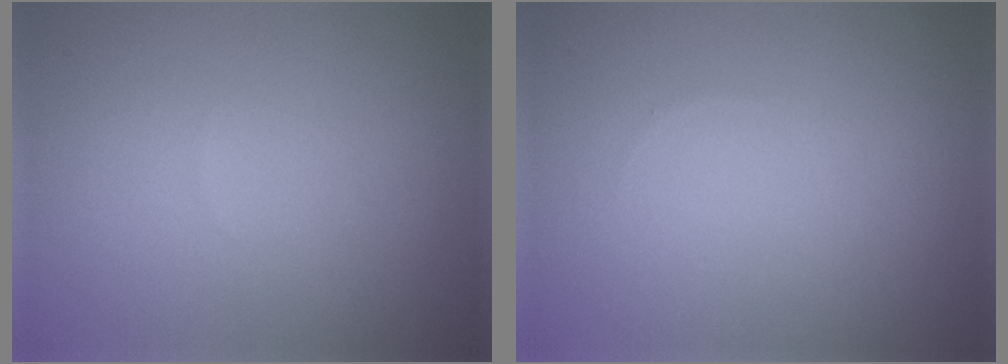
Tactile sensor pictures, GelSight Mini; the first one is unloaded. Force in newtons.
{"total": 0.0}